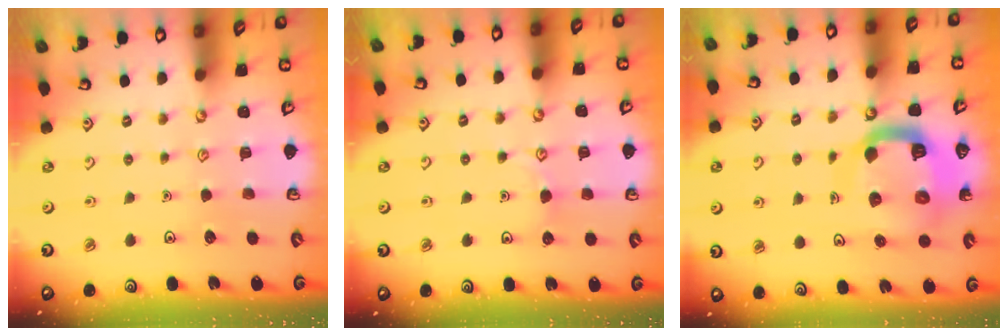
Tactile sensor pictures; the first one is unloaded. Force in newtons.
{"total": 4.2, "press": 4.2, "slide": 0.4}
{"total": 14.2, "press": 14.1, "slide": 1.7}